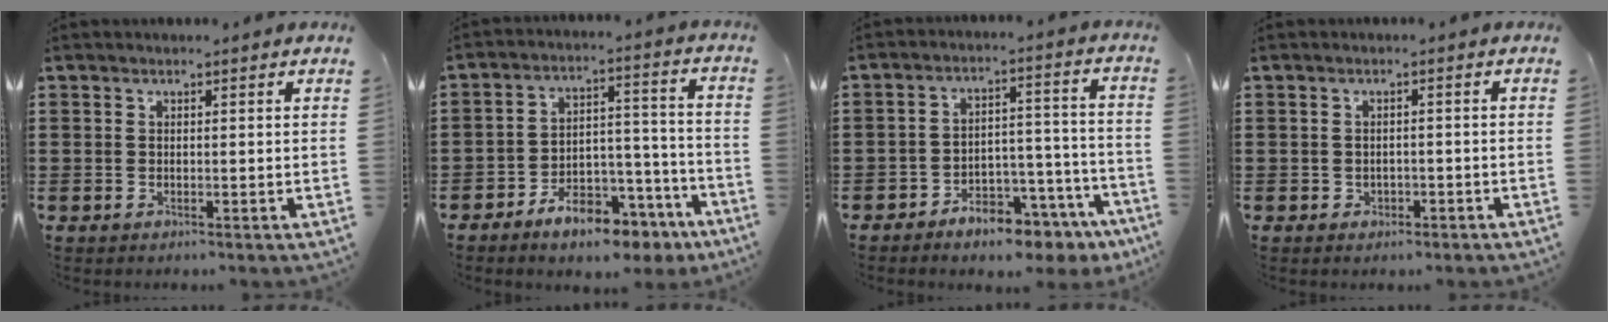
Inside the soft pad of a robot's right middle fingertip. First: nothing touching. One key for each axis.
{"total": 8.6, "fx": -7.1, "fy": 3.3, "fz": 3.7, "tx": -0.062, "ty": 0.030, "tz": -0.130}
{"total": 6.4, "fx": -6.0, "fy": 1.7, "fz": 1.8, "tx": -0.026, "ty": 0.021, "tz": -0.112}
{"total": 1.1, "fx": -0.7, "fy": 0.8, "fz": 0.2, "tx": -0.008, "ty": 0.001, "tz": -0.016}